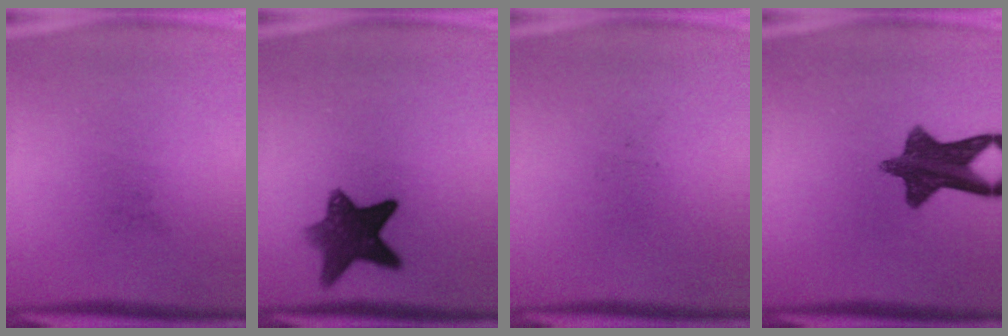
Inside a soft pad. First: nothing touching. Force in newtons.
{"total": 9.9}
{"total": 0.0}
{"total": 11.2}